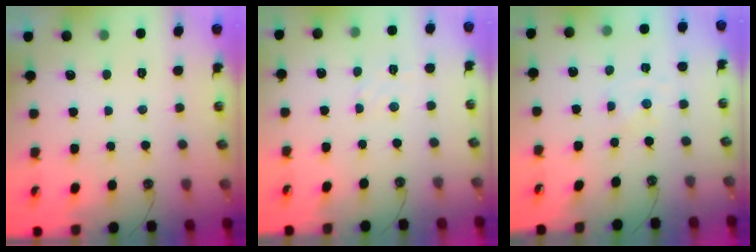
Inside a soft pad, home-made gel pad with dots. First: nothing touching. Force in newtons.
{"total": 5.1, "press": 5.0, "slide": 0.6}
{"total": 0.0}